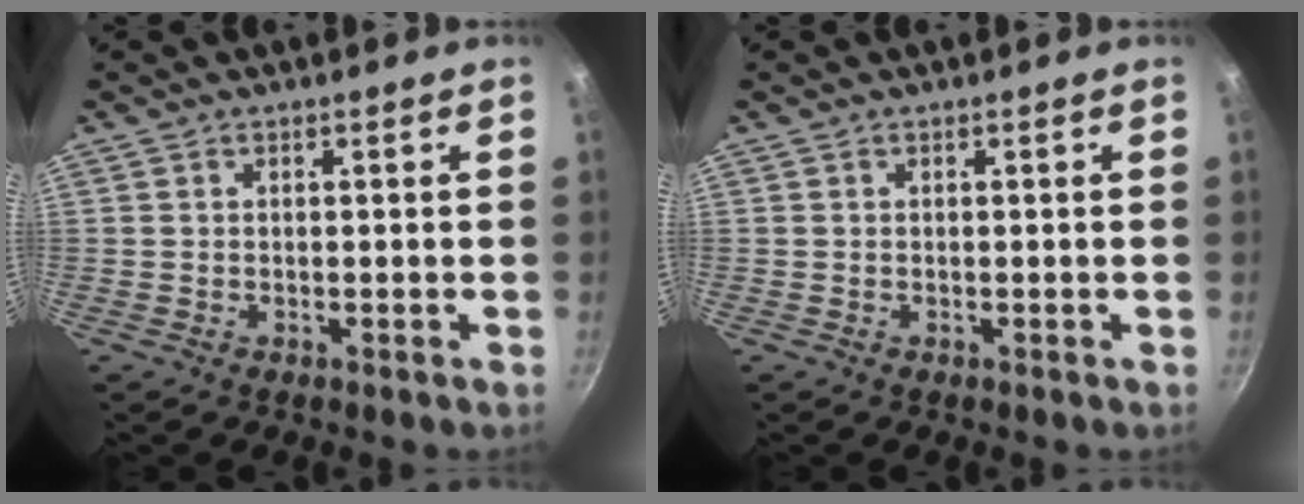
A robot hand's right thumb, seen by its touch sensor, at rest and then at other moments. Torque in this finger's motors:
{"motor_torque": [-0.36, -0.01, 0.09, 0.01, 0.07]}